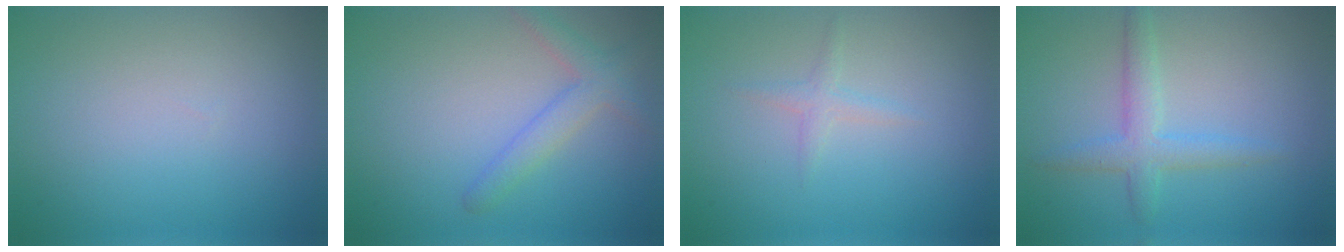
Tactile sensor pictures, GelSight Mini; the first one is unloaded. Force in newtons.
{"total": 2.7, "press": 2.7, "slide": 0.2}
{"total": 1.1, "press": 1.1, "slide": 0.0}
{"total": 2.7, "press": 2.7, "slide": 0.1}